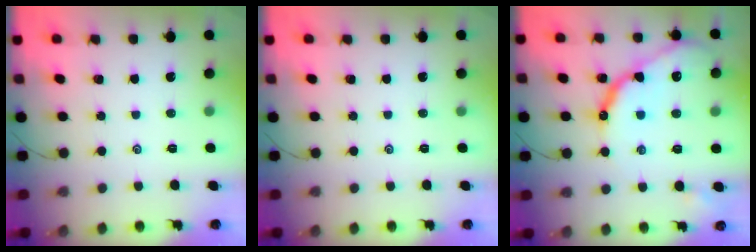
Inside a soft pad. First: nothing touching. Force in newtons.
{"total": 0.0}
{"total": 14.5, "press": 14.4, "slide": 1.2}